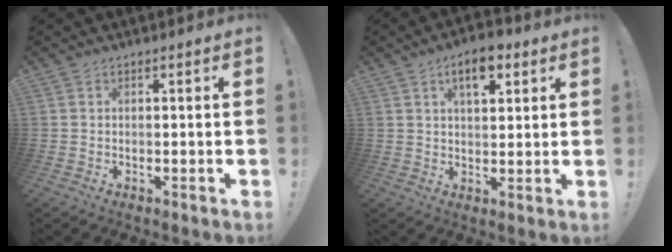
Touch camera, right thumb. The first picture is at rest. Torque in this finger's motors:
{"motor_torque": [0.96, 1.31, 0.61, 0.21, 0.00]}